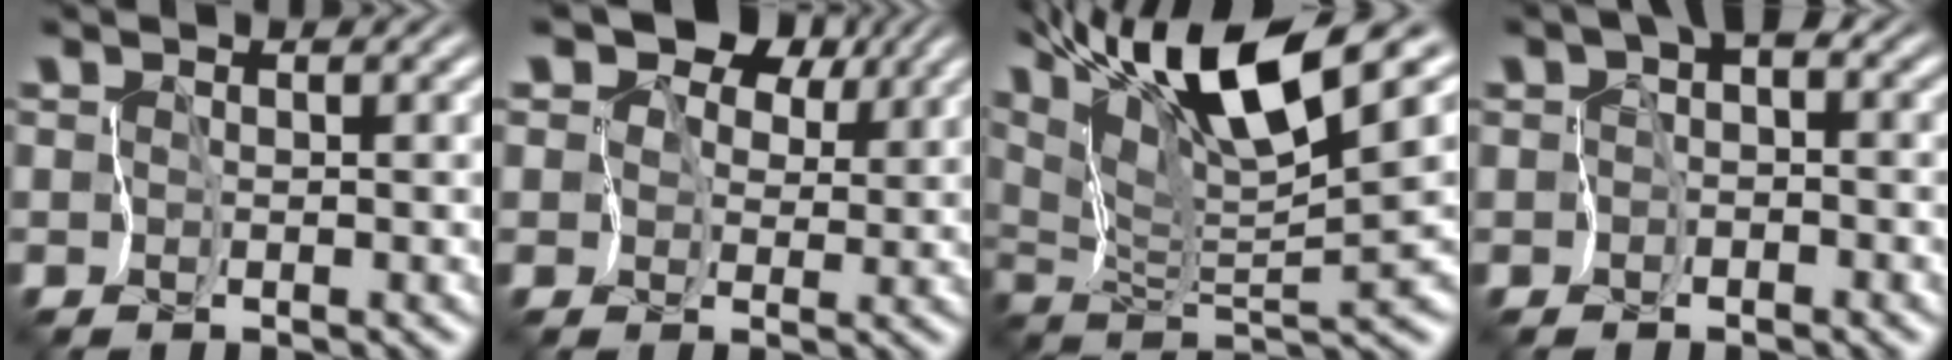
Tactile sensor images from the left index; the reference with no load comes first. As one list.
[{"total": 10.9, "force": [5.9, 7.4, 5.4], "torque": [-0.088, 0.039, 0.070]}, {"total": 10.9, "force": [7.2, 0.8, 8.2], "torque": [-0.147, 0.020, 0.131]}, {"total": 2.9, "force": [-0.4, 2.1, 2.0], "torque": [-0.019, 0.011, -0.017]}]